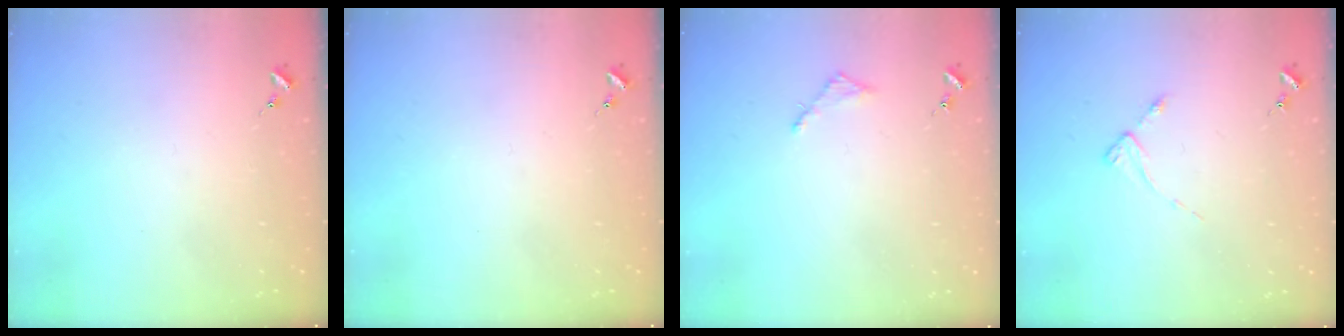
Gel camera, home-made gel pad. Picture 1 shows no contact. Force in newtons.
{"total": 0.0}
{"total": 2.8, "press": 2.7, "slide": 0.3}
{"total": 2.8, "press": 2.8, "slide": 0.3}